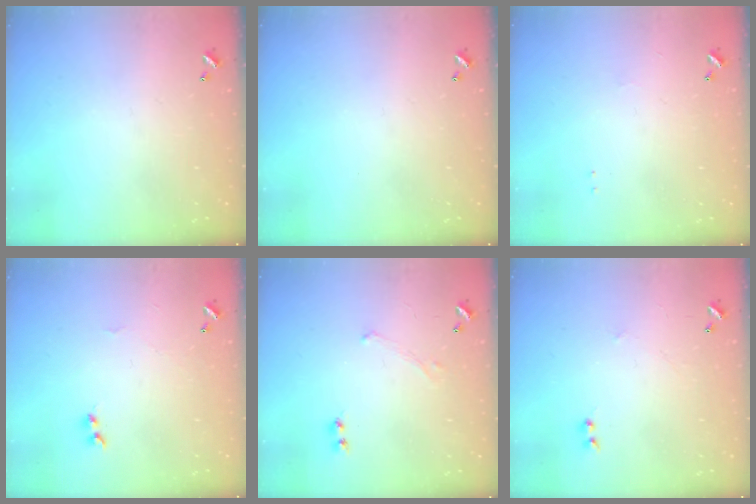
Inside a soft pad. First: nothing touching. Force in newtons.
{"total": 0.0}
{"total": 0.9, "press": 0.8, "slide": 0.5}
{"total": 2.0, "press": 1.9, "slide": 0.6}
{"total": 0.7, "press": 0.6, "slide": 0.2}
{"total": 1.2, "press": 1.2, "slide": 0.3}